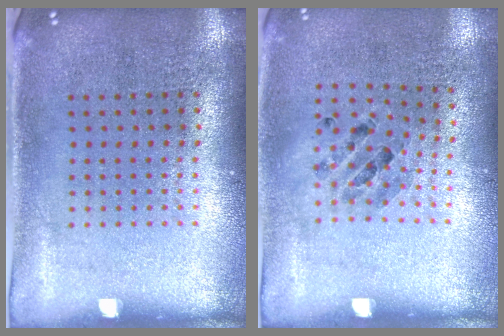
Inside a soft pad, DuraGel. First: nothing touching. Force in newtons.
{"total": 0.9, "press": 0.8, "slide": 0.2}